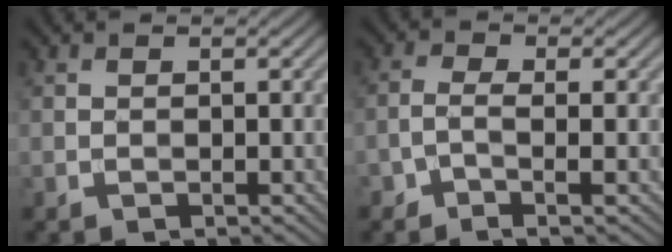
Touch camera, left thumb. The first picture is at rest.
{"total": 3.0, "force": [-1.2, 0.9, 2.6], "torque": [-0.055, 0.001, -0.030]}